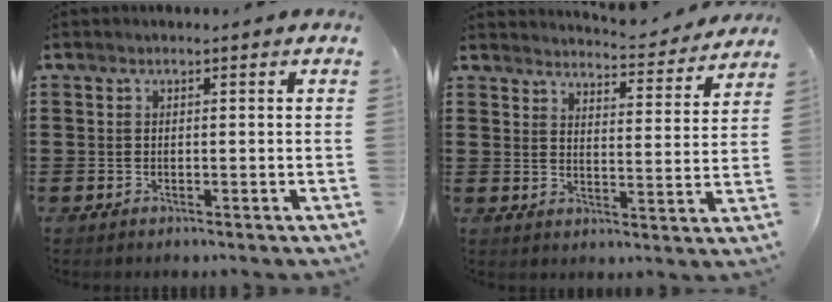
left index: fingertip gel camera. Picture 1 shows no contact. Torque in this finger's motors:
{"motor_torque": [0.40, -1.74, 0.60, 0.09]}